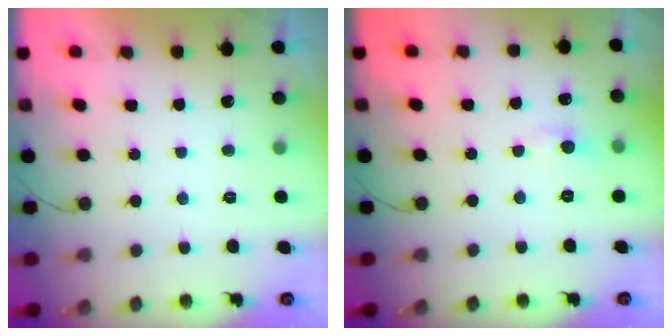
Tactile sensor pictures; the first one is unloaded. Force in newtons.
{"total": 3.6, "press": 3.6, "slide": 0.3}